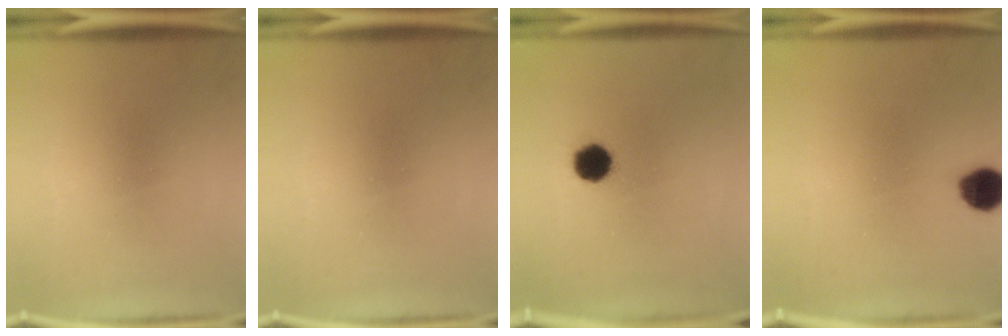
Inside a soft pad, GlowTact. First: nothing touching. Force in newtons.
{"total": 0.0}
{"total": 5.9}
{"total": 7.2}